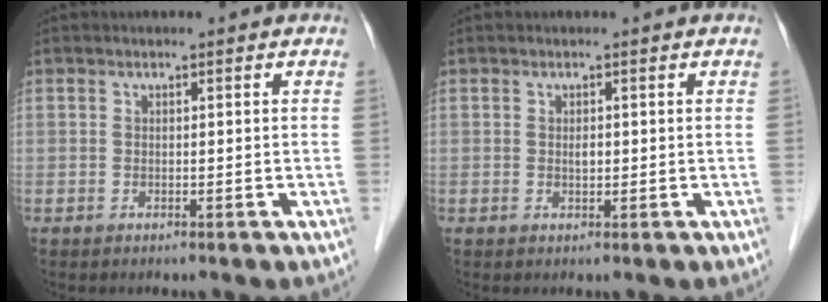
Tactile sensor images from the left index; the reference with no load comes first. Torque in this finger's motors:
{"motor_torque": [0.04, 0.01, 0.00, 0.00]}